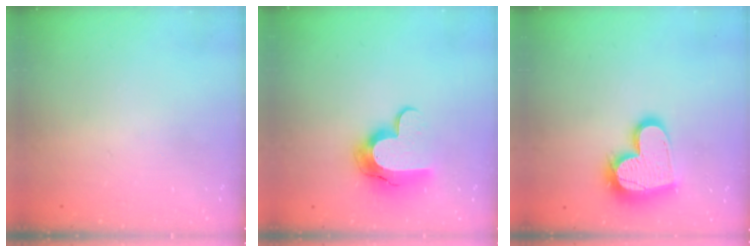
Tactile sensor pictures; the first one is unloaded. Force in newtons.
{"total": 12.3, "press": 12.2, "slide": 1.0}
{"total": 17.9, "press": 17.8, "slide": 1.2}